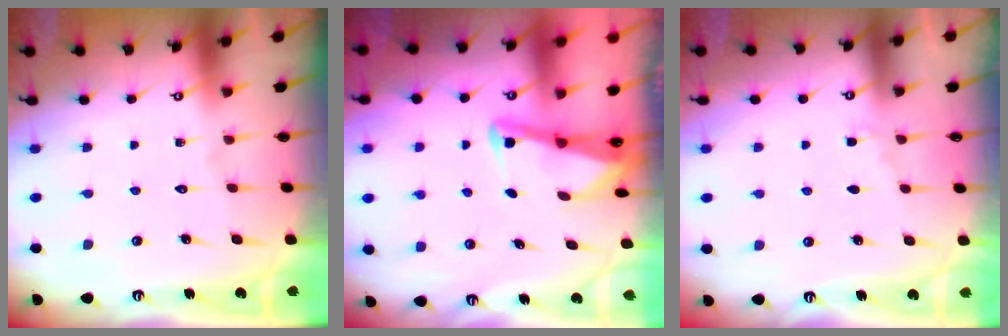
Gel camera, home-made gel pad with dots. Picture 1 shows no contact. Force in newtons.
{"total": 3.0, "press": 3.0, "slide": 0.4}
{"total": 2.8, "press": 2.7, "slide": 0.4}